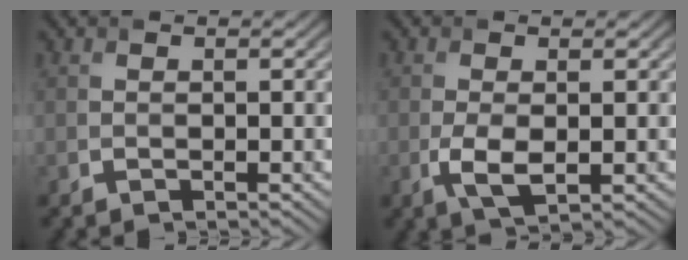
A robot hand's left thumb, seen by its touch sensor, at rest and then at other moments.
{"total": 3.5, "force": [-0.7, 1.6, 3.1], "torque": [-0.074, -0.009, -0.012]}